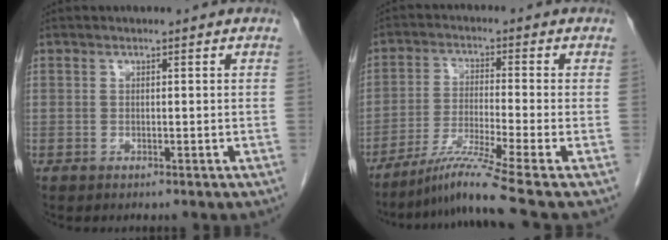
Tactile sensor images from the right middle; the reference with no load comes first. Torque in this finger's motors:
{"motor_torque": [0.23, -0.60, -0.06, 0.08]}